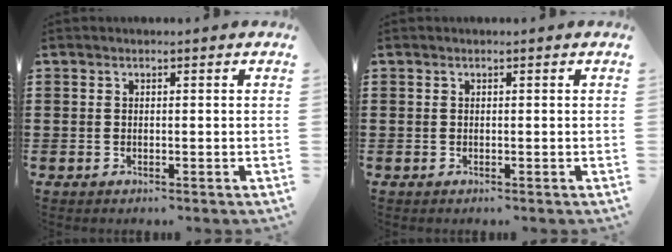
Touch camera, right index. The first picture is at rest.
{"total": 0.0}